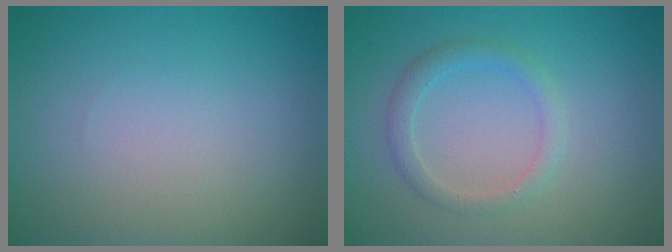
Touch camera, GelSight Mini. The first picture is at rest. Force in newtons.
{"total": 1.8, "press": 1.8, "slide": 0.0}